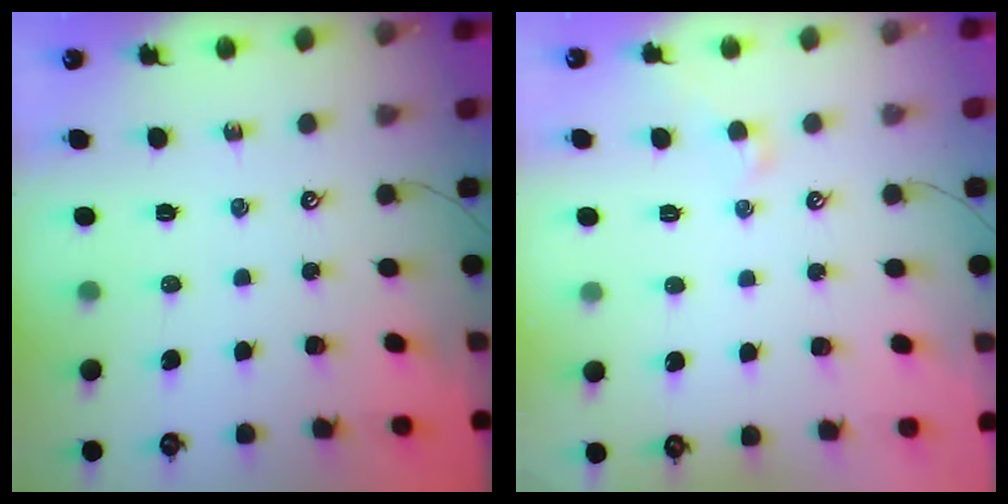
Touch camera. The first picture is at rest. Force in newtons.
{"total": 1.0, "press": 0.9, "slide": 0.4}